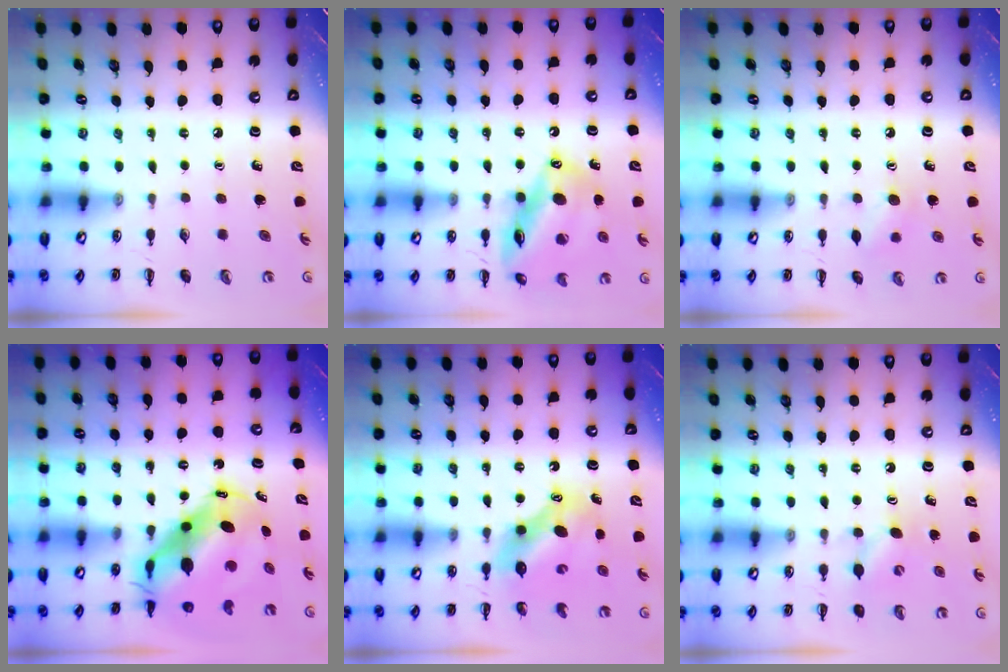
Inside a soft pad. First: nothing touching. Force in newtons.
{"total": 16.5, "press": 16.1, "slide": 3.4}
{"total": 7.9, "press": 7.7, "slide": 1.4}
{"total": 11.0, "press": 10.7, "slide": 2.5}
{"total": 7.1, "press": 7.0, "slide": 1.2}
{"total": 4.5, "press": 4.3, "slide": 1.2}